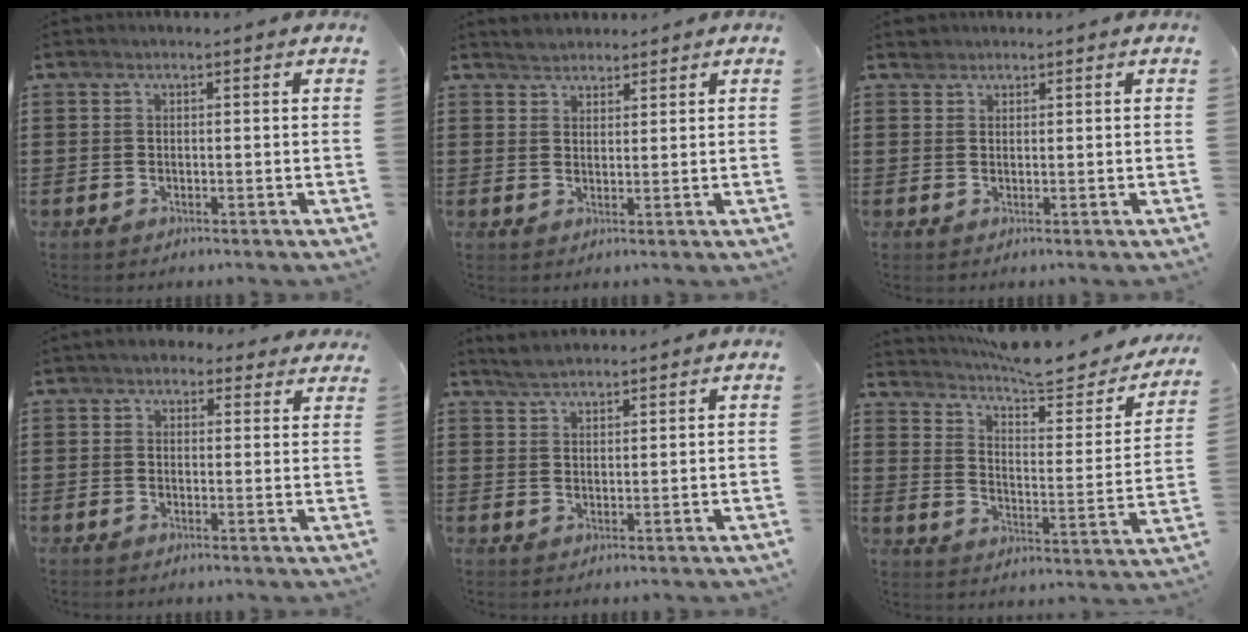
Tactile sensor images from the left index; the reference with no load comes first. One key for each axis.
{"total": 2.3, "fx": 2.2, "fy": 0.6, "fz": 0.0, "tx": -0.006, "ty": 0.004, "tz": 0.044}
{"total": 1.2, "fx": 1.1, "fy": 0.5, "fz": 0.0, "tx": -0.001, "ty": 0.001, "tz": 0.022}
{"total": 2.7, "fx": 2.0, "fy": 1.6, "fz": 0.8, "tx": -0.016, "ty": 0.002, "tz": 0.034}
{"total": 2.7, "fx": 2.5, "fy": 0.6, "fz": 0.8, "tx": -0.021, "ty": 0.004, "tz": 0.048}
{"total": 7.5, "fx": 6.6, "fy": 1.0, "fz": 3.2, "tx": -0.079, "ty": -0.047, "tz": 0.110}